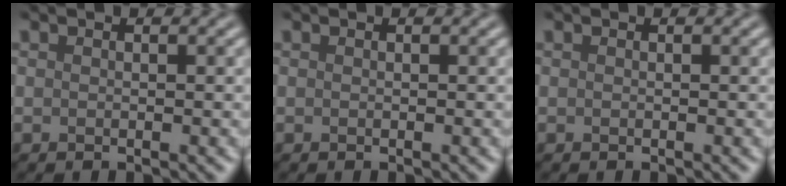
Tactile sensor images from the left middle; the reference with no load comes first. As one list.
[{"total": 0.0}, {"total": 0.0}]